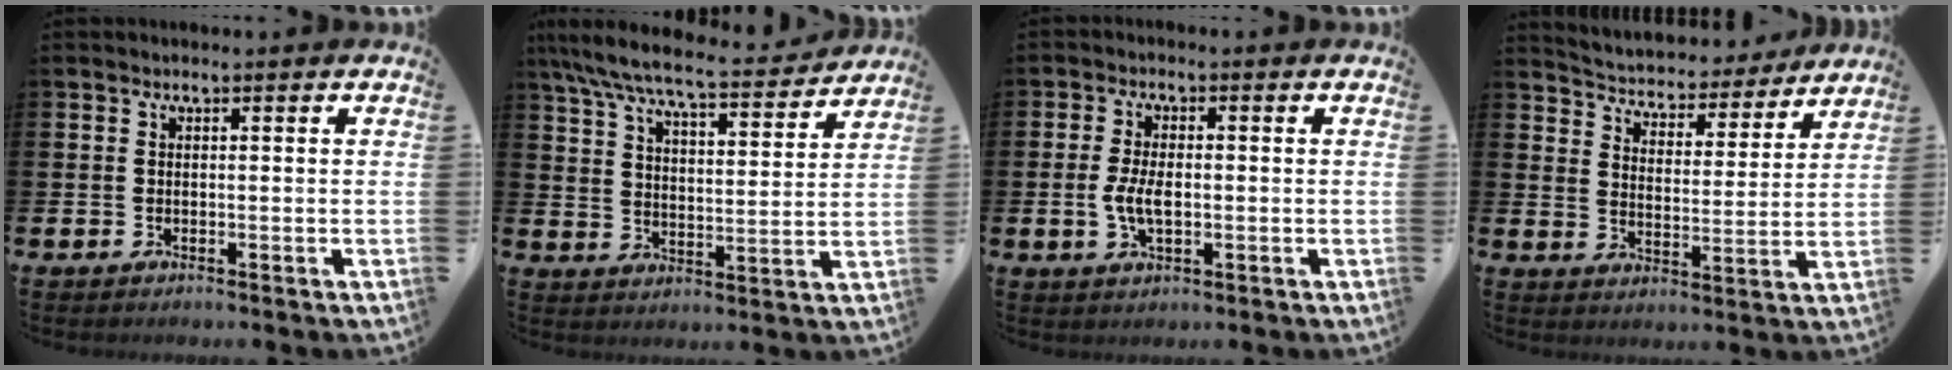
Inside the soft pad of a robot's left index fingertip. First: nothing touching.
{"total": 8.3, "force": [7.5, 1.1, 3.3], "torque": [-0.097, -0.049, 0.127]}
{"total": 4.2, "force": [-0.4, 2.0, 3.6], "torque": [-0.062, -0.001, -0.013]}
{"total": 4.7, "force": [4.5, 1.3, 0.2], "torque": [-0.025, -0.046, 0.070]}